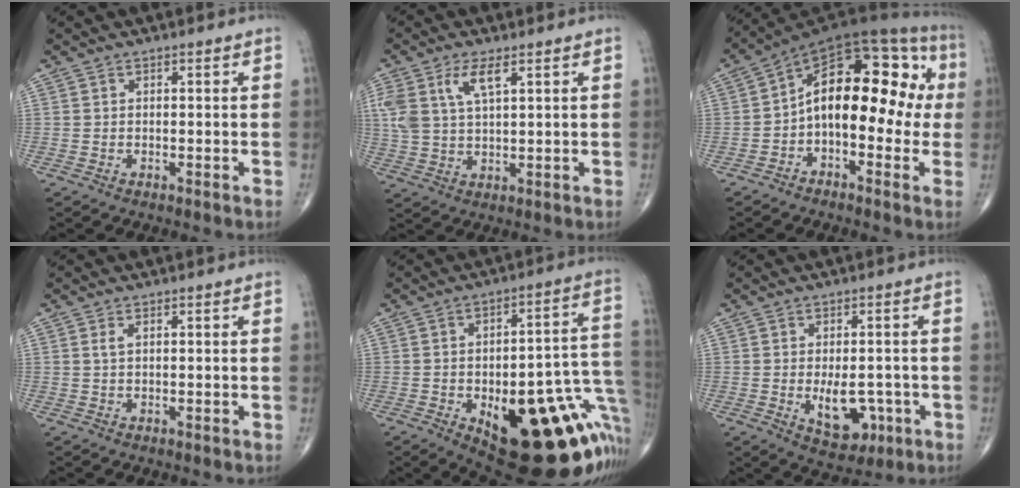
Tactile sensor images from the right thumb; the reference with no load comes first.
{"total": 7.8, "force": [3.5, 3.2, 6.2], "torque": [-0.139, -0.003, 0.074]}
{"total": 18.9, "force": [-0.4, 10.2, 15.9], "torque": [-0.199, 0.057, -0.018]}
{"total": 1.1, "force": [0.4, 0.4, 0.9], "torque": [-0.024, 0.005, 0.009]}
{"total": 29.8, "force": [-10.4, 11.8, 25.3], "torque": [-0.225, 0.050, -0.117]}
{"total": 8.0, "force": [-1.9, 4.5, 6.3], "torque": [-0.068, -0.002, -0.013]}